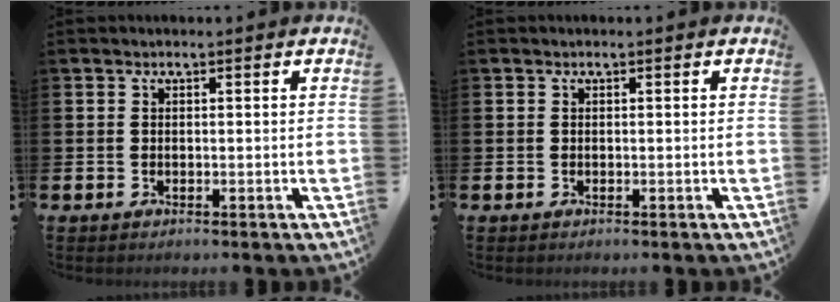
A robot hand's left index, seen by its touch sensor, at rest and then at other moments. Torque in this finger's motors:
{"motor_torque": [0.00, 0.00, 0.00, 0.00]}